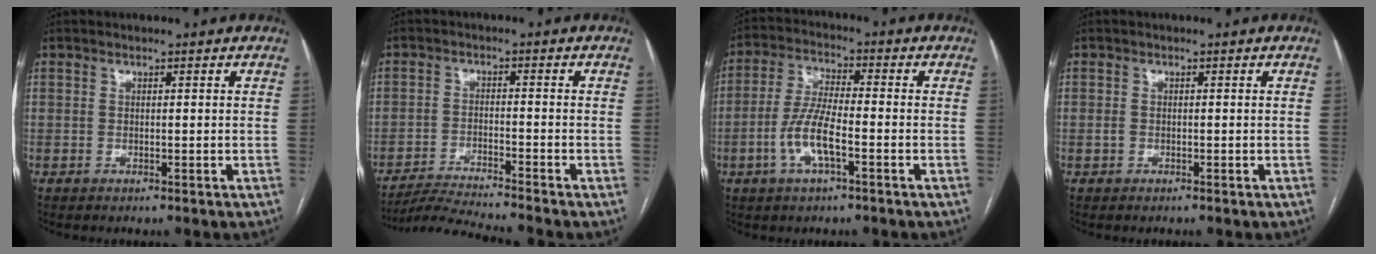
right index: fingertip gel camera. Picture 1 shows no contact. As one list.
[{"total": 8.1, "force": [-7.5, -2.2, 2.1], "torque": [-0.027, -0.017, -0.135]}, {"total": 8.0, "force": [-2.7, 1.8, 7.3], "torque": [-0.154, 0.004, -0.056]}, {"total": 0.6, "force": [-0.3, 0.4, 0.3], "torque": [-0.009, 0.001, -0.005]}]